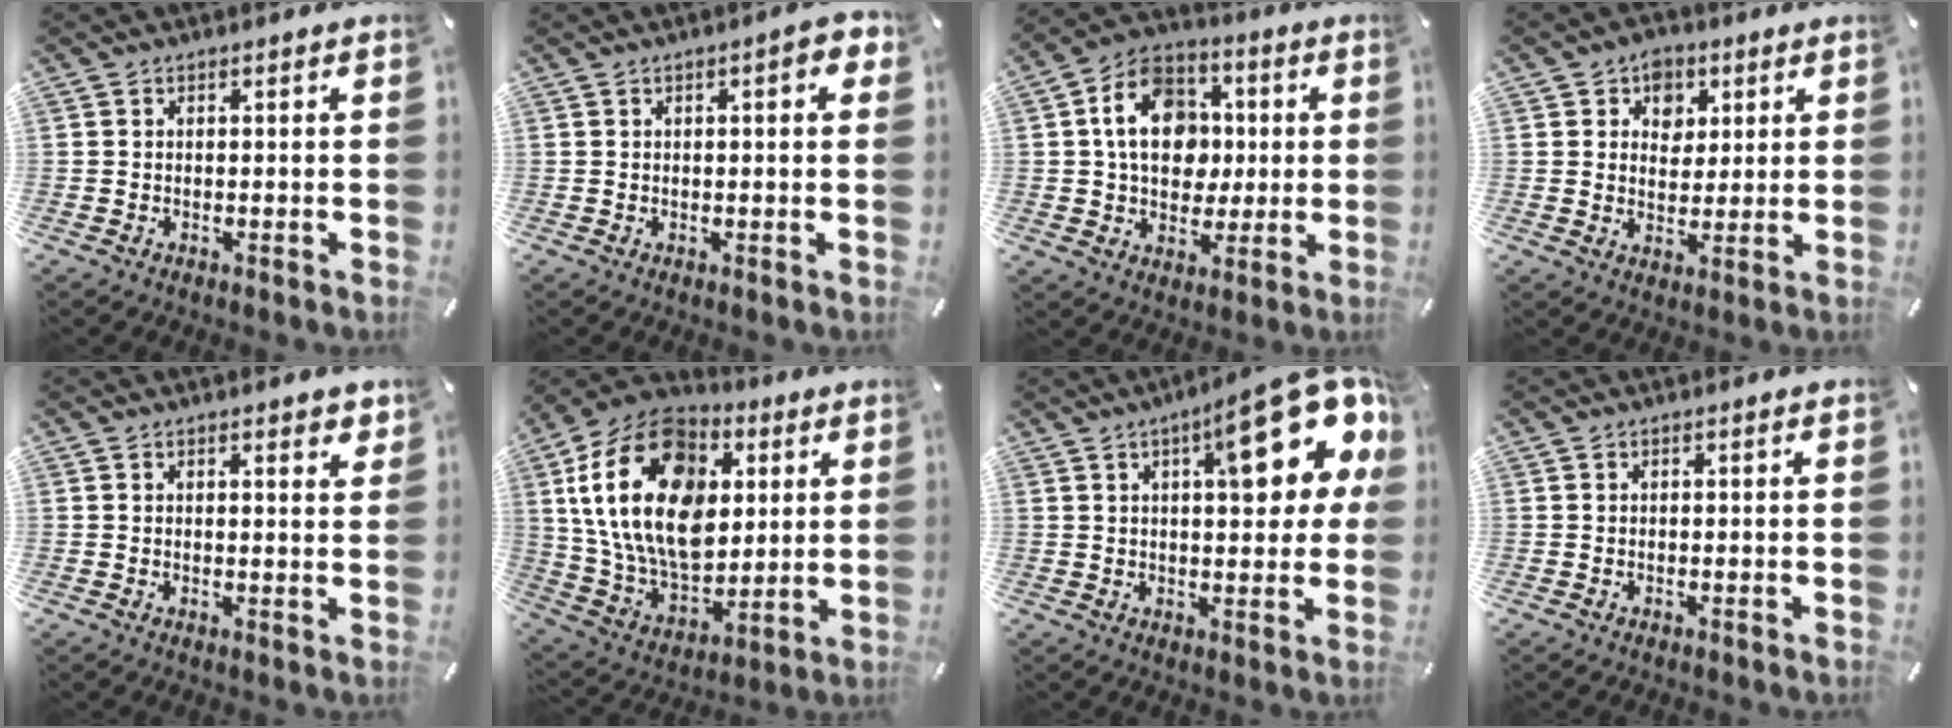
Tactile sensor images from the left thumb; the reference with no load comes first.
{"total": 4.1, "force": [1.0, 1.2, 3.8], "torque": [-0.048, -0.002, 0.011]}
{"total": 15.3, "force": [1.4, 12.3, 9.0], "torque": [-0.150, 0.016, 0.027]}
{"total": 6.1, "force": [2.2, 5.3, 2.2], "torque": [-0.019, -0.007, 0.035]}
{"total": 1.9, "force": [1.4, 0.5, 1.1], "torque": [-0.017, -0.003, 0.025]}
{"total": 24.4, "force": [5.1, 17.3, 16.4], "torque": [-0.333, -0.014, 0.091]}
{"total": 20.5, "force": [8.7, 7.4, 17.0], "torque": [-0.215, -0.046, 0.130]}
{"total": 0.0}